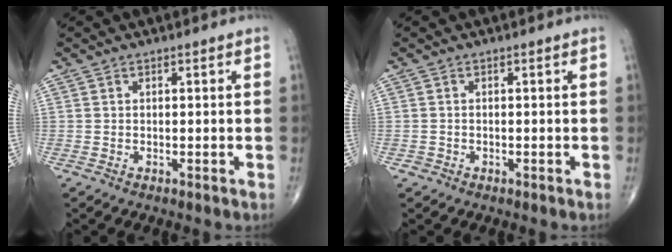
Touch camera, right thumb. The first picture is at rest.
{"total": 0.7, "force": [-0.4, 0.7, 0.1], "torque": [0.000, 0.003, -0.008]}